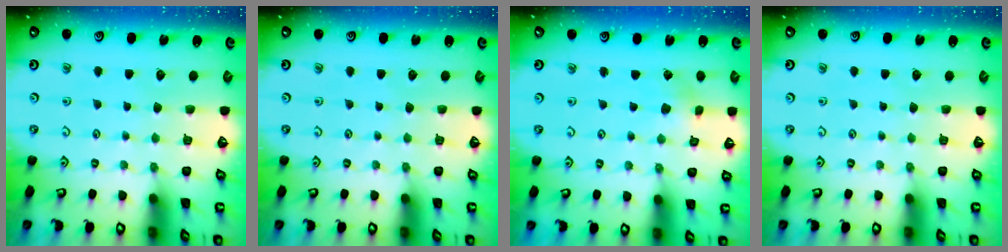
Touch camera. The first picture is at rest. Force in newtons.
{"total": 0.0}
{"total": 1.9, "press": 1.9, "slide": 0.2}
{"total": 0.0}